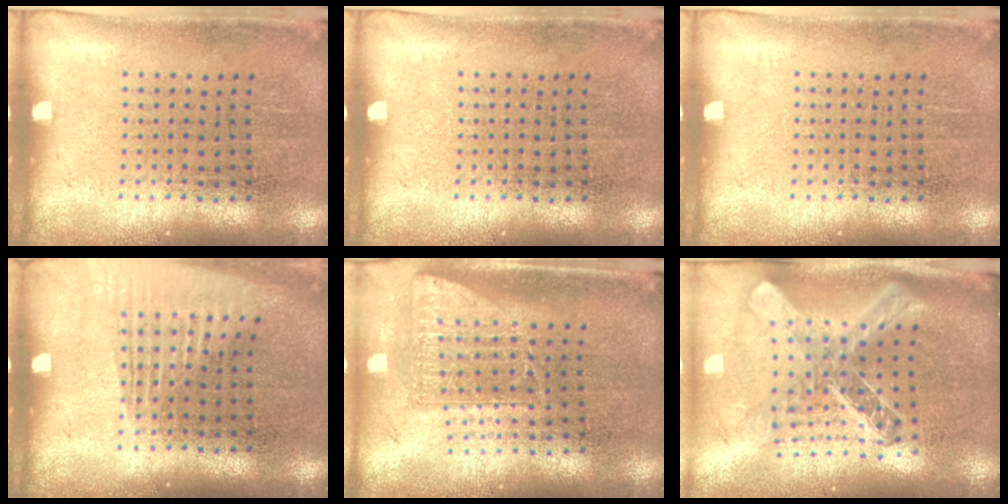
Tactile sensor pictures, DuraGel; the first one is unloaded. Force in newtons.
{"total": 0.0}
{"total": 0.0}
{"total": 1.3, "press": 1.2, "slide": 0.2}
{"total": 1.7, "press": 1.3, "slide": 1.1}
{"total": 2.6, "press": 1.9, "slide": 1.8}